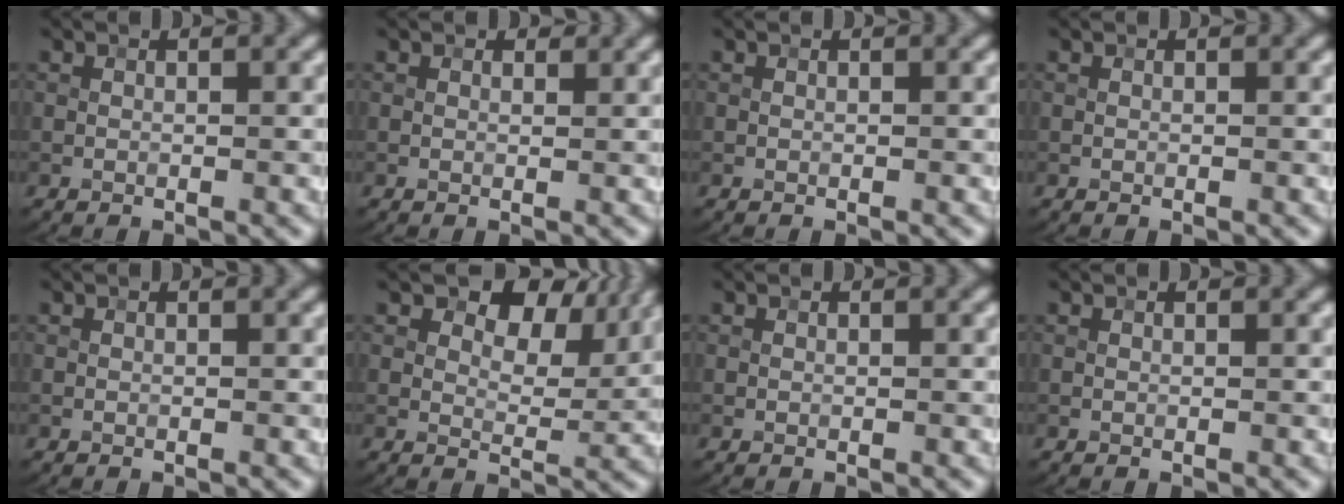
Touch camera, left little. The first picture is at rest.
{"total": 0.5, "force": [0.4, 0.3, 0.2], "torque": [0.001, -0.001, 0.005]}
{"total": 0.0}
{"total": 0.0}
{"total": 0.0}
{"total": 6.0, "force": [3.3, 3.3, 3.8], "torque": [-0.054, -0.003, 0.044]}
{"total": 0.0}
{"total": 0.0}